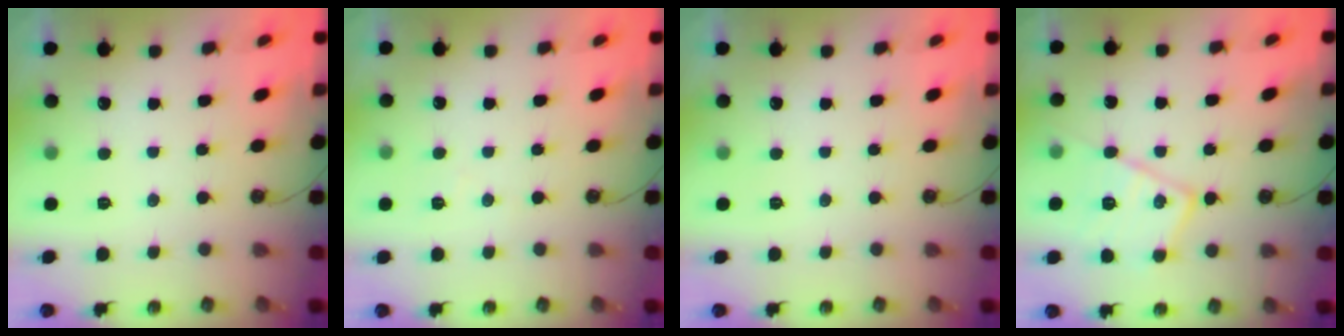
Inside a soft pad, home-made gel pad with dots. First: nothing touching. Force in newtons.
{"total": 3.8, "press": 3.7, "slide": 0.6}
{"total": 0.0}
{"total": 14.8, "press": 14.8, "slide": 0.7}